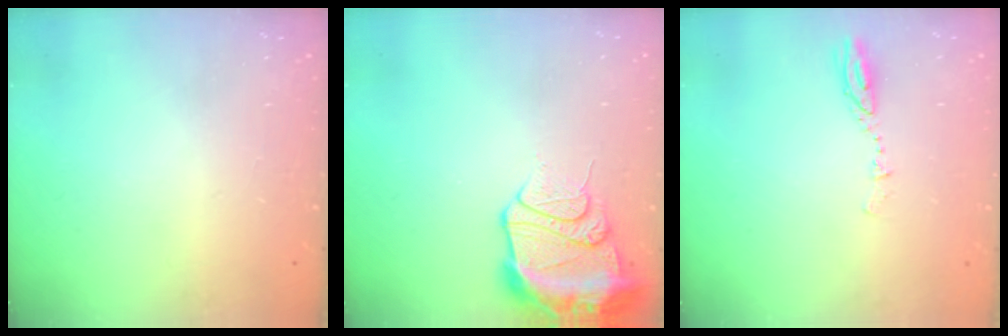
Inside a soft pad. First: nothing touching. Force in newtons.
{"total": 14.0, "press": 13.9, "slide": 1.7}
{"total": 3.8, "press": 3.8, "slide": 0.4}